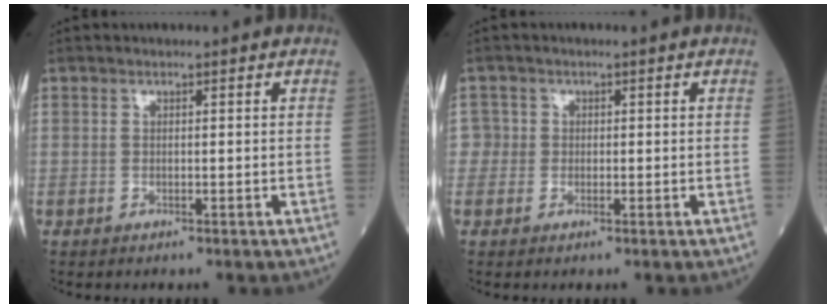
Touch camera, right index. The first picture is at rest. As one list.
[{"total": 1.9, "force": [0.0, 1.9, 0.0], "torque": [0.013, 0.006, -0.006]}]